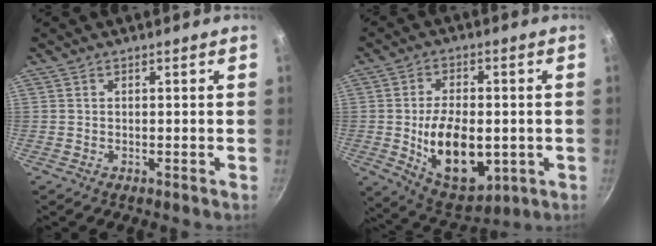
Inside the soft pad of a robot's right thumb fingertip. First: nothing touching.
{"total": 16.0, "force": [-2.1, 9.5, 12.7], "torque": [-0.178, -0.007, -0.017]}